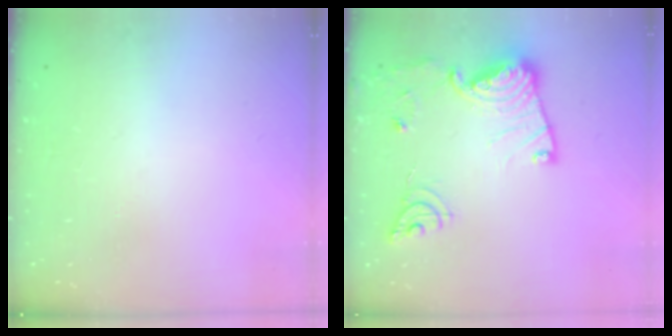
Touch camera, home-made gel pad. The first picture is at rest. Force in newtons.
{"total": 18.4, "press": 18.3, "slide": 1.9}